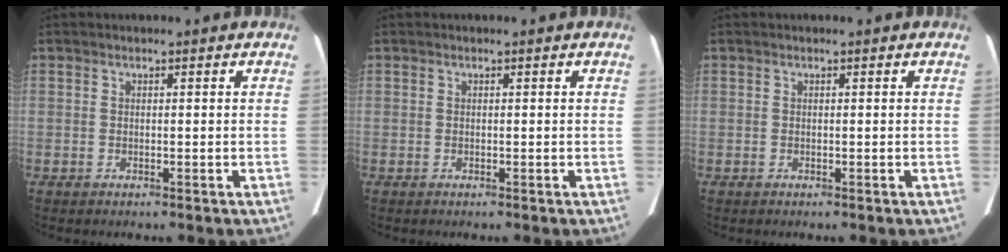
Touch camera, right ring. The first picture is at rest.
{"total": 0.0}
{"total": 0.0}